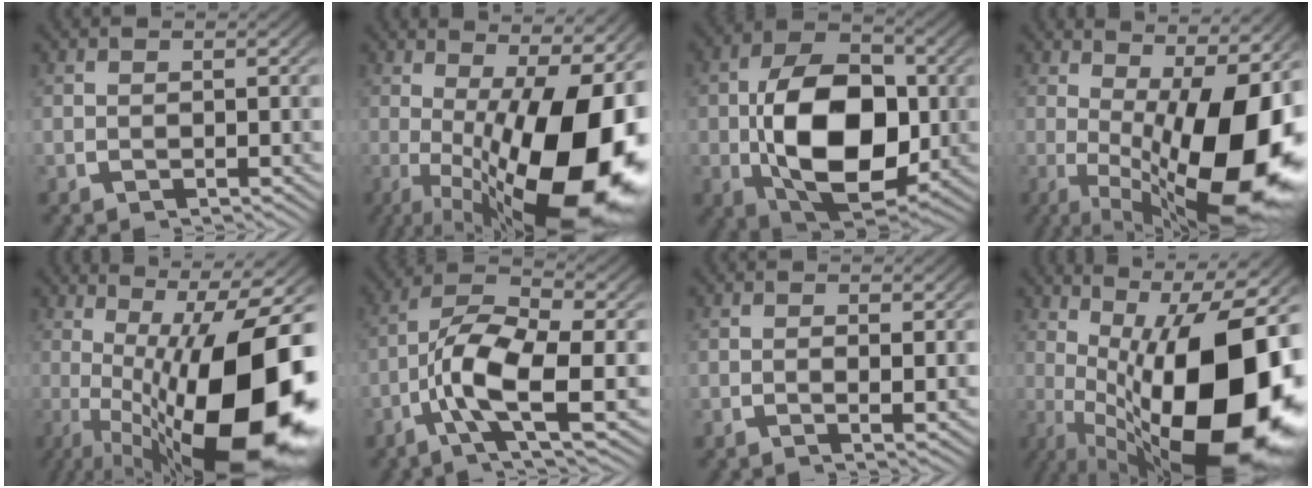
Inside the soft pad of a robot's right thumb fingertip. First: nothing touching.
{"total": 19.9, "force": [-3.1, 10.2, 16.8], "torque": [-0.250, -0.055, -0.012]}
{"total": 15.2, "force": [-1.5, 9.7, 11.6], "torque": [-0.233, -0.055, -0.004]}
{"total": 17.8, "force": [-3.0, 9.3, 14.9], "torque": [-0.232, -0.062, -0.007]}
{"total": 21.8, "force": [-2.3, 11.1, 18.6], "torque": [-0.274, -0.051, 0.000]}
{"total": 9.3, "force": [-1.3, 4.4, 8.1], "torque": [-0.172, -0.031, -0.021]}
{"total": 1.1, "force": [0.2, 0.3, 1.1], "torque": [-0.015, -0.001, 0.003]}
{"total": 24.4, "force": [-1.4, 13.2, 20.5], "torque": [-0.312, -0.056, 0.016]}